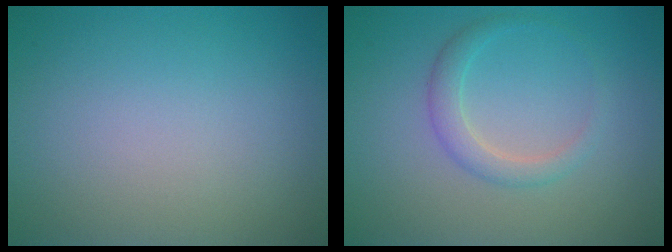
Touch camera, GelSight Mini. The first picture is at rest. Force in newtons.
{"total": 2.1, "press": 2.1, "slide": 0.1}